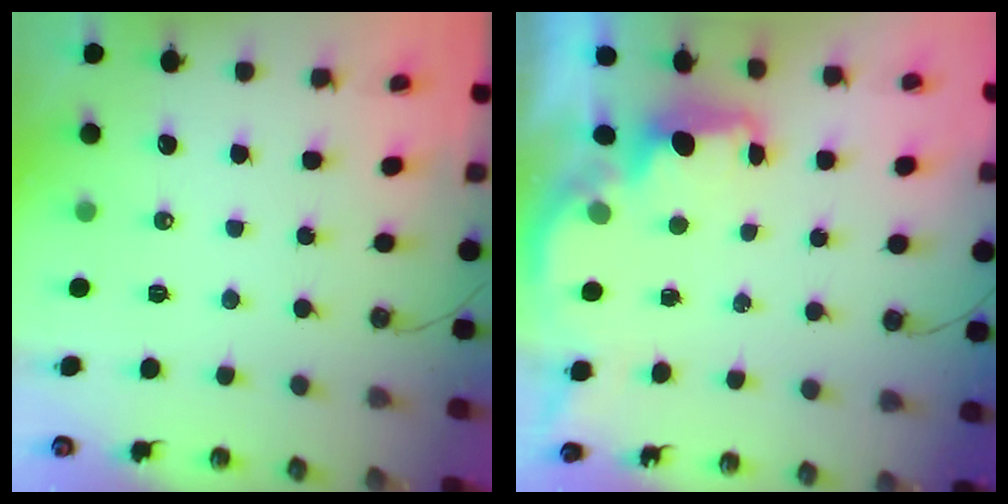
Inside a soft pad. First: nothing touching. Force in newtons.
{"total": 1.8, "press": 1.7, "slide": 0.5}